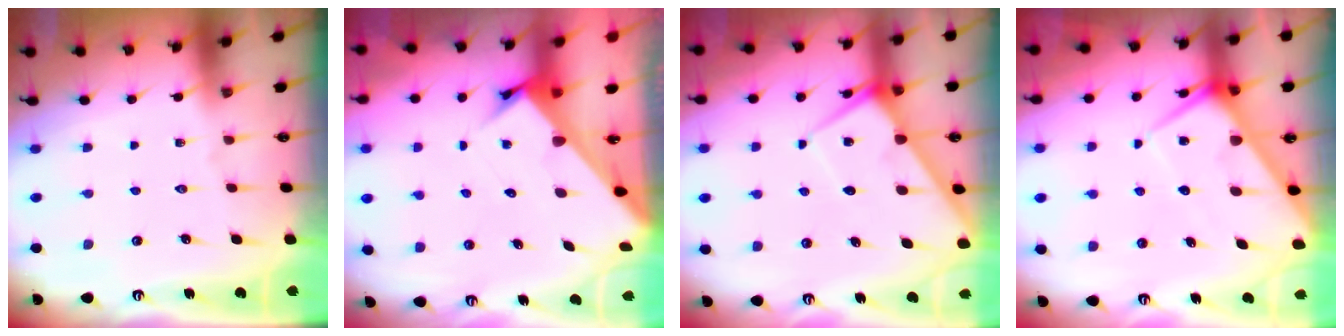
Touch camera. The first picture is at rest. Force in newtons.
{"total": 3.9, "press": 3.9, "slide": 0.3}
{"total": 6.4, "press": 6.4, "slide": 0.7}
{"total": 7.5, "press": 7.5, "slide": 0.7}